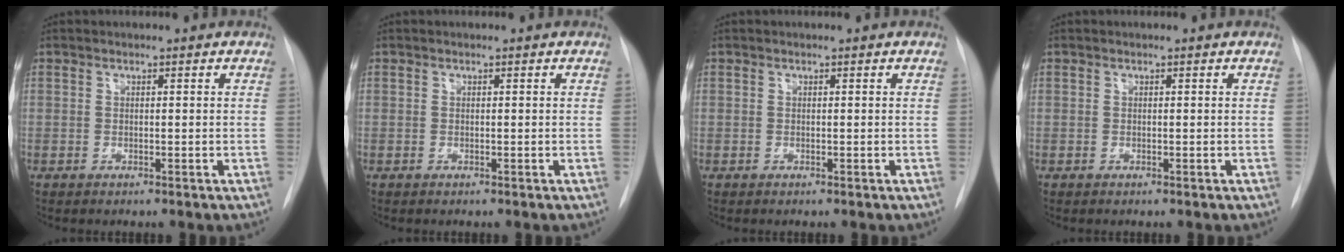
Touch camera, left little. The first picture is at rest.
{"total": 0.0}
{"total": 0.0}
{"total": 0.0}